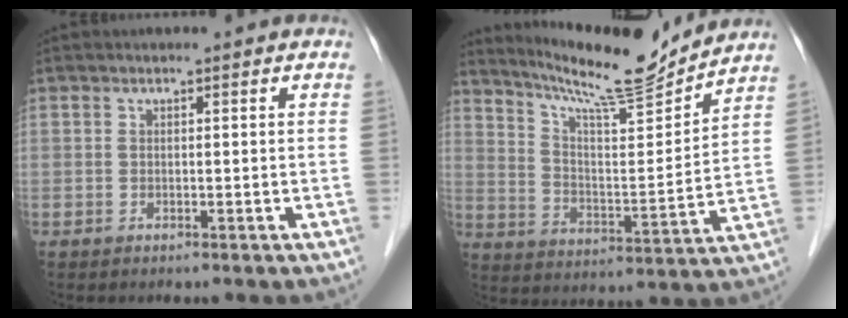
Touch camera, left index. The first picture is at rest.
{"total": 14.6, "force": [13.6, -0.3, 5.2], "torque": [-0.098, -0.010, 0.224]}